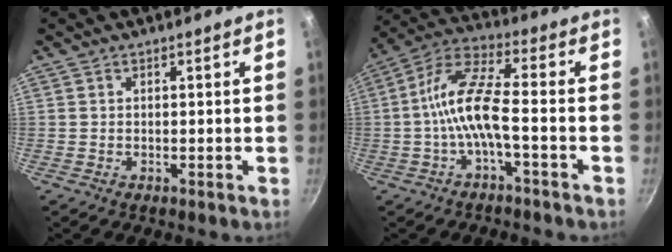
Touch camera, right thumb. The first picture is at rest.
{"total": 10.3, "force": [-2.6, 2.9, 9.6], "torque": [-0.205, 0.041, -0.061]}